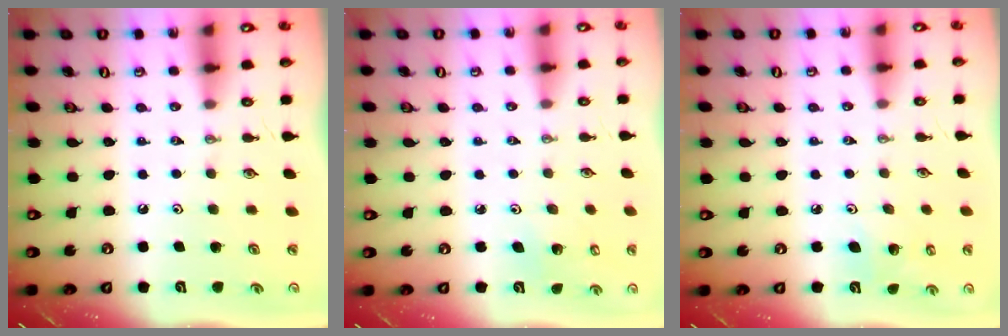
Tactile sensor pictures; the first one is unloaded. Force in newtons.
{"total": 3.0, "press": 2.9, "slide": 0.5}
{"total": 4.2, "press": 3.7, "slide": 1.9}